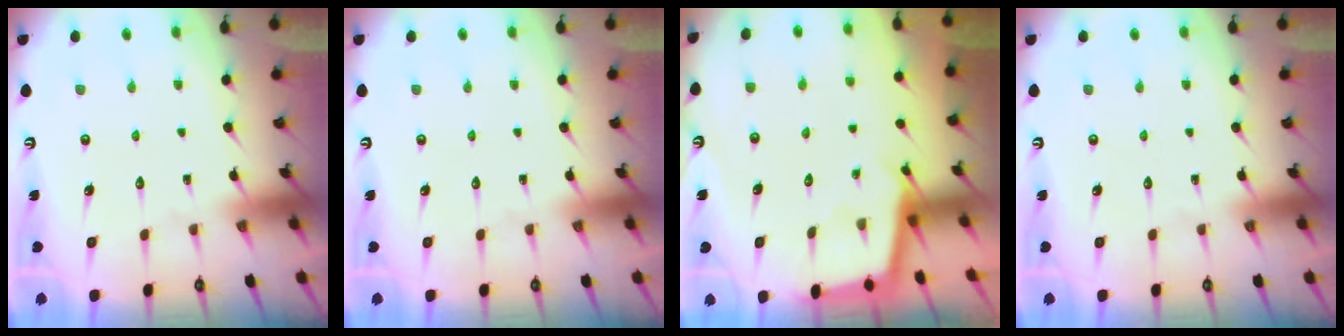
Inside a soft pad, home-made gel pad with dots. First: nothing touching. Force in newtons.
{"total": 0.0}
{"total": 2.4, "press": 2.4, "slide": 0.2}
{"total": 0.0}